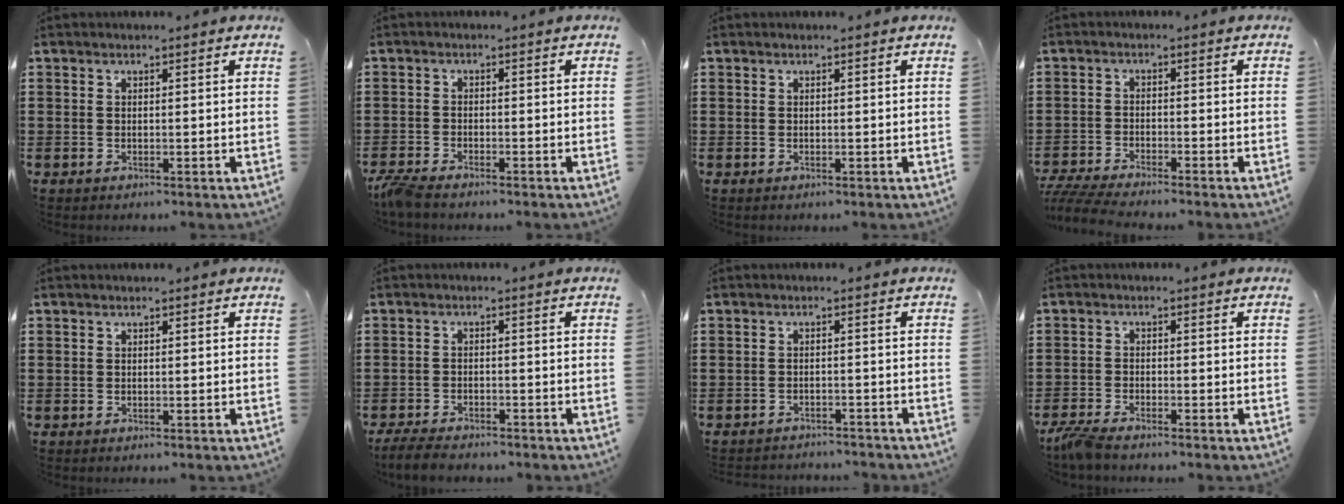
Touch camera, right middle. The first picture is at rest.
{"total": 3.0, "force": [-2.7, 0.3, 1.2], "torque": [-0.040, -0.006, -0.059]}
{"total": 0.0}
{"total": 4.2, "force": [-4.0, 0.0, 1.1], "torque": [-0.040, -0.012, -0.086]}
{"total": 0.0}
{"total": 3.6, "force": [-3.4, 0.6, 1.0], "torque": [-0.032, -0.003, -0.073]}
{"total": 2.0, "force": [-2.0, 0.1, -0.1], "torque": [-0.005, -0.001, -0.043]}
{"total": 3.1, "force": [-2.7, 0.3, 1.4], "torque": [-0.044, -0.007, -0.060]}